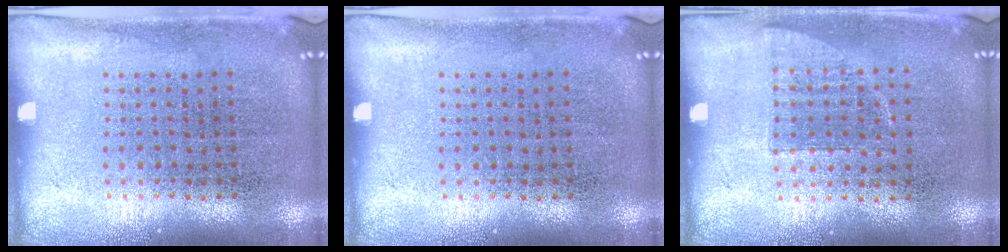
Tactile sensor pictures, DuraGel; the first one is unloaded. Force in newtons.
{"total": 0.0}
{"total": 0.7, "press": 0.6, "slide": 0.2}